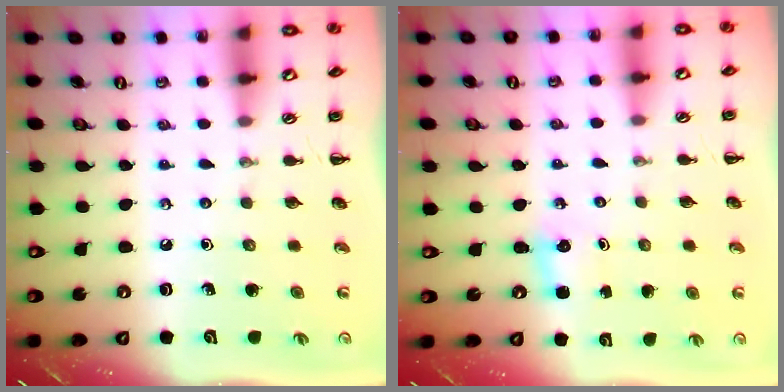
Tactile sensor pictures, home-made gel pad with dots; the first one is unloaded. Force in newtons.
{"total": 1.8, "press": 1.7, "slide": 0.5}